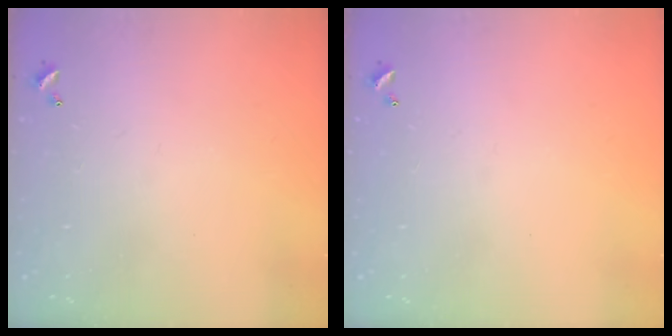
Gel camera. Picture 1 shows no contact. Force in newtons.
{"total": 0.0}